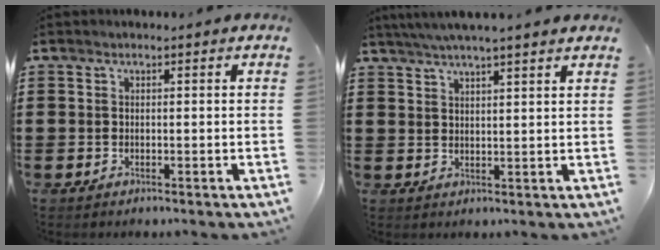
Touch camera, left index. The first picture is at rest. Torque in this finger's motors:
{"motor_torque": [2.14, 0.00, 0.40, 0.21]}